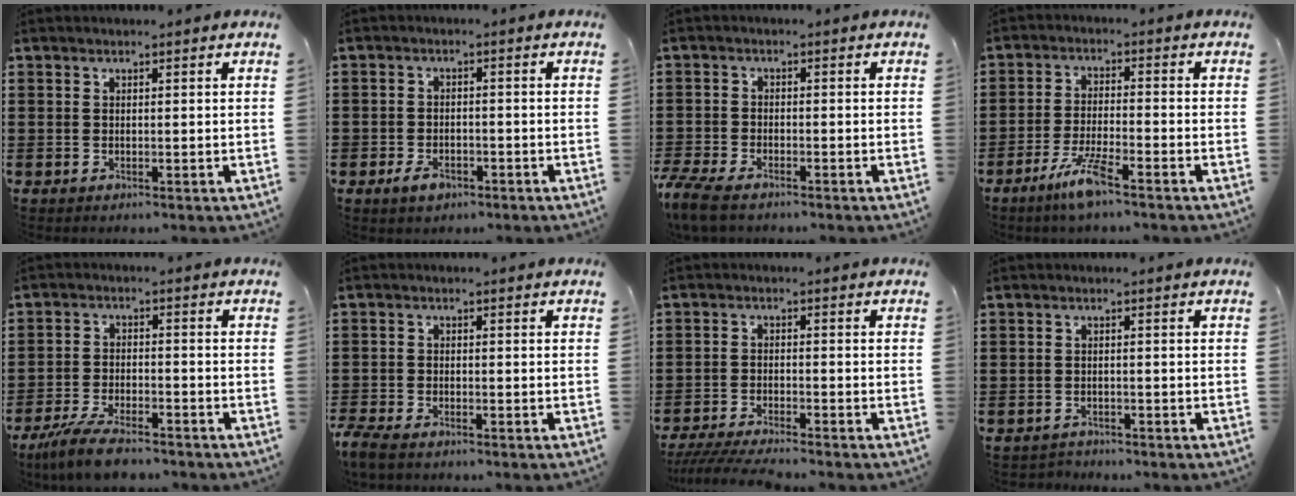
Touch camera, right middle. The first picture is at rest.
{"total": 2.4, "force": [-1.5, 1.5, 1.2], "torque": [-0.022, 0.004, -0.031]}
{"total": 4.0, "force": [-3.4, 0.9, 1.8], "torque": [-0.066, -0.010, -0.077]}
{"total": 5.9, "force": [-3.9, 0.6, 4.3], "torque": [-0.102, -0.012, -0.076]}
{"total": 6.2, "force": [-5.2, 1.2, 3.1], "torque": [-0.077, -0.005, -0.104]}
{"total": 2.6, "force": [-2.3, 0.7, 1.0], "torque": [-0.039, -0.003, -0.053]}
{"total": 4.2, "force": [-3.9, 0.1, 1.5], "torque": [-0.037, -0.012, -0.081]}
{"total": 1.4, "force": [-1.3, 0.3, -0.1], "torque": [-0.003, 0.001, -0.031]}